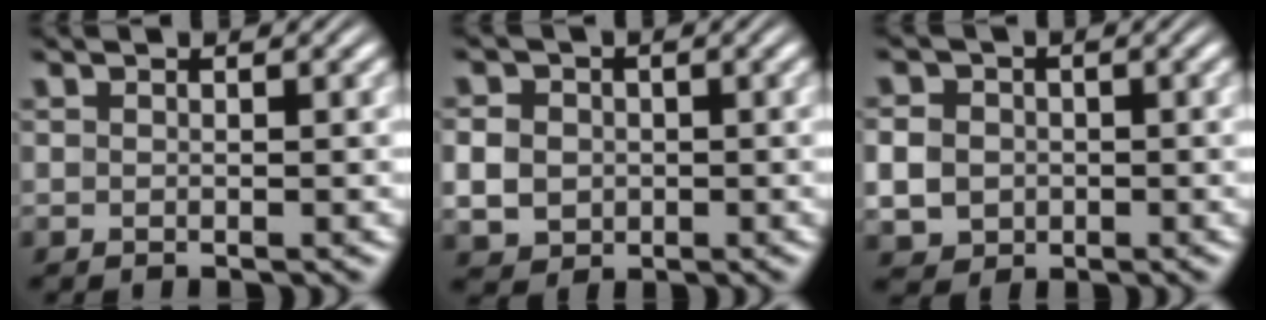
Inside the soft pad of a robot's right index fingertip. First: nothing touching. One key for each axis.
{"total": 4.5, "fx": -0.5, "fy": 4.1, "fz": 1.8, "tx": -0.045, "ty": -0.013, "tz": -0.004}
{"total": 4.7, "fx": -0.7, "fy": 4.3, "fz": 1.7, "tx": -0.048, "ty": -0.017, "tz": -0.008}